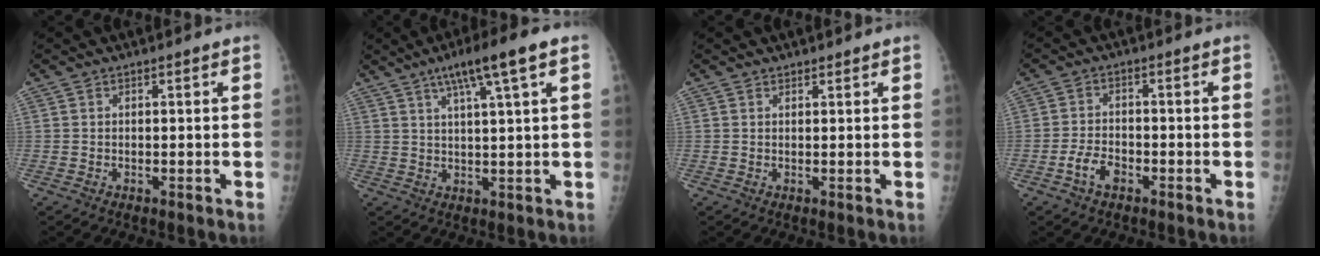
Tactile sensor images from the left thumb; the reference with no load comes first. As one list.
[{"total": 9.1, "force": [4.5, 0.3, 7.9], "torque": [-0.134, 0.000, 0.076]}, {"total": 0.7, "force": [0.6, 0.4, -0.1], "torque": [0.011, -0.006, 0.009]}, {"total": 4.2, "force": [-2.3, 2.4, 2.4], "torque": [-0.043, 0.018, -0.043]}]